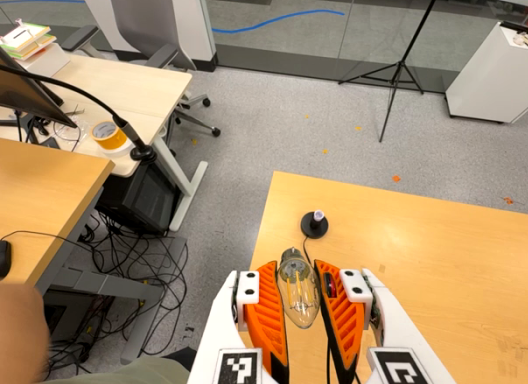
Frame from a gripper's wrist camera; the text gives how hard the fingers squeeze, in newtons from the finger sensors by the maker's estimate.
{"total": 19.5, "left": 22.0, "right": 16.9}